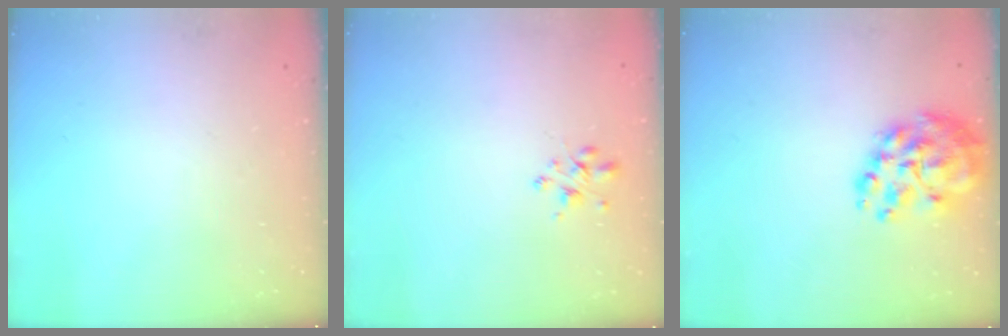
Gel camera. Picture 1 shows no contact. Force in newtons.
{"total": 2.6, "press": 2.6, "slide": 0.4}
{"total": 13.5, "press": 12.9, "slide": 3.9}